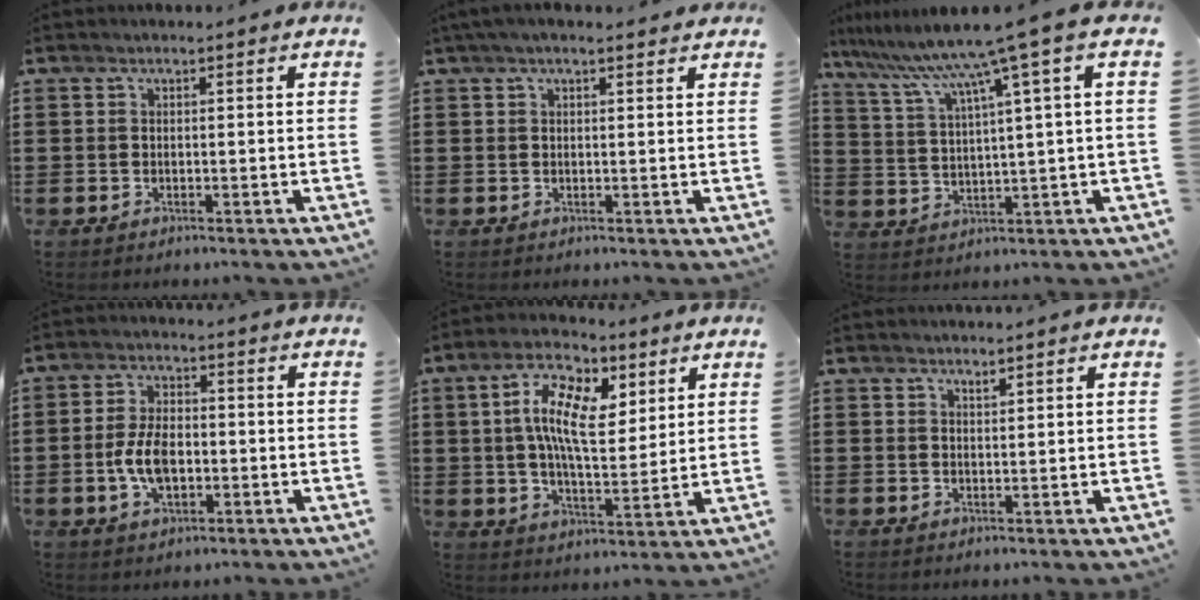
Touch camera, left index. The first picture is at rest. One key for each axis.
{"total": 2.0, "fx": 1.3, "fy": 0.7, "fz": 1.3, "tx": -0.027, "ty": 0.007, "tz": 0.024}
{"total": 9.2, "fx": 6.1, "fy": -1.1, "fz": 6.9, "tx": -0.165, "ty": -0.039, "tz": 0.091}
{"total": 6.7, "fx": -1.3, "fy": 3.6, "fz": 5.5, "tx": -0.124, "ty": 0.001, "tz": -0.029}
{"total": 11.9, "fx": 4.8, "fy": 4.8, "fz": 9.7, "tx": -0.188, "ty": 0.001, "tz": 0.085}
{"total": 1.1, "fx": 1.1, "fy": 0.1, "fz": 0.3, "tx": -0.007, "ty": -0.001, "tz": 0.021}